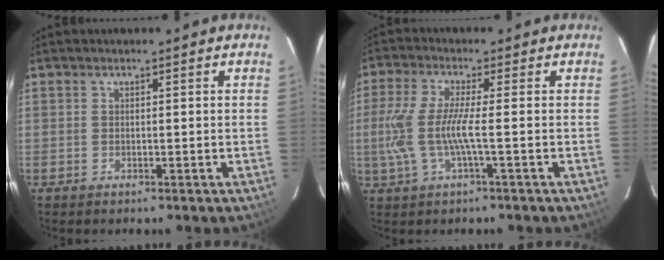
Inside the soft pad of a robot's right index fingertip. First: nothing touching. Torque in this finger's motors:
{"motor_torque": [1.29, -0.03, 0.63, 0.19]}